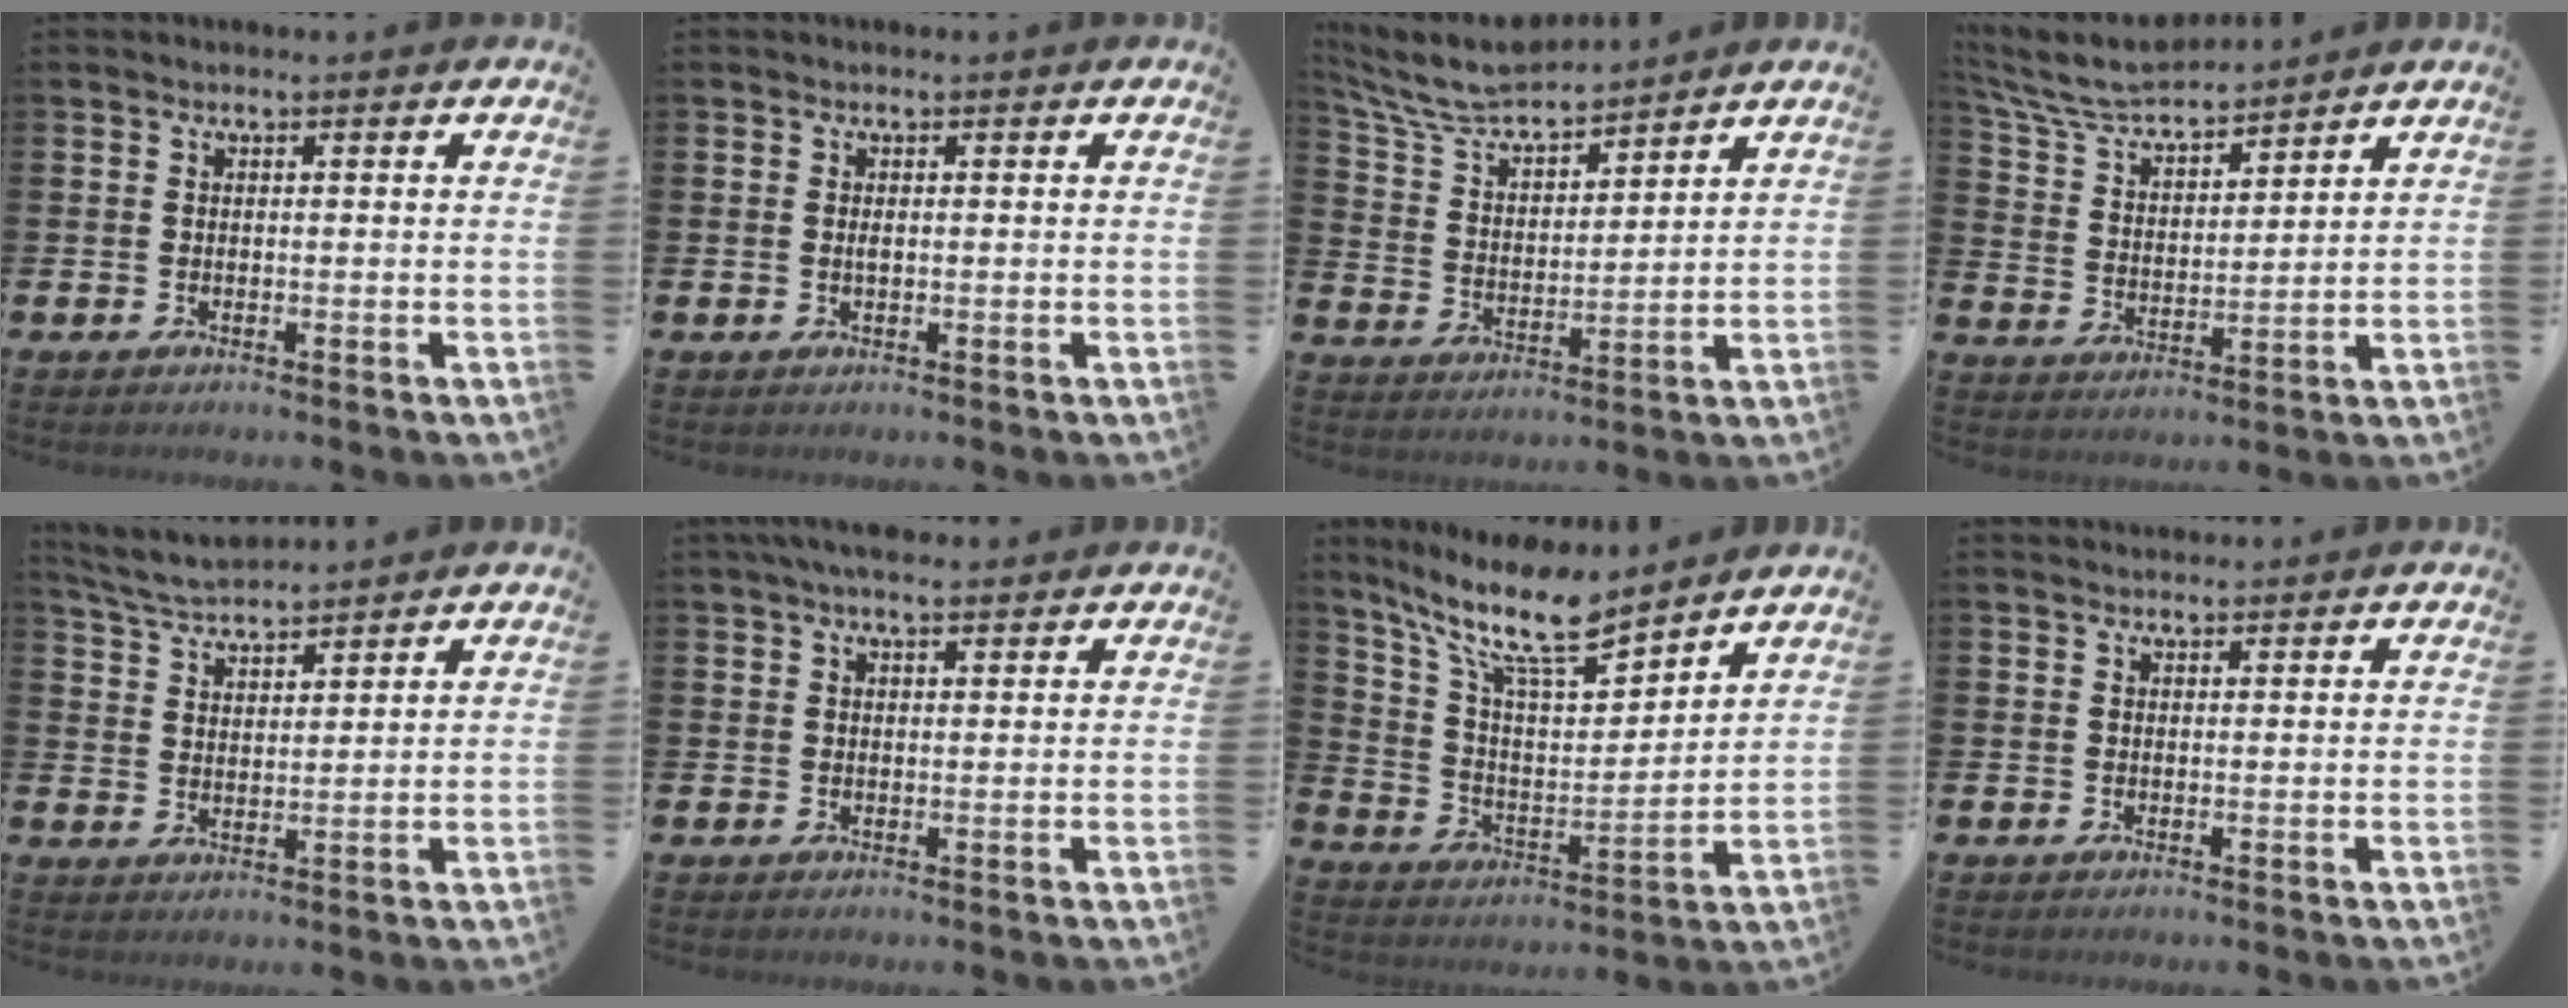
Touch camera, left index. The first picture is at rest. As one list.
[{"total": 0.7, "force": [0.1, 0.2, 0.6], "torque": [-0.012, 0.000, 0.000]}, {"total": 7.5, "force": [7.1, 1.3, 2.3], "torque": [-0.081, -0.045, 0.124]}, {"total": 7.2, "force": [6.8, 1.2, 2.1], "torque": [-0.075, -0.041, 0.120]}, {"total": 4.9, "force": [4.8, 0.4, 0.9], "torque": [-0.040, -0.021, 0.087]}, {"total": 3.6, "force": [3.0, 1.0, 1.8], "torque": [-0.032, -0.006, 0.052]}, {"total": 12.1, "force": [10.1, 2.6, 6.2], "torque": [-0.145, -0.057, 0.174]}, {"total": 1.0, "force": [0.9, 0.2, 0.2], "torque": [0.006, -0.001, 0.015]}]